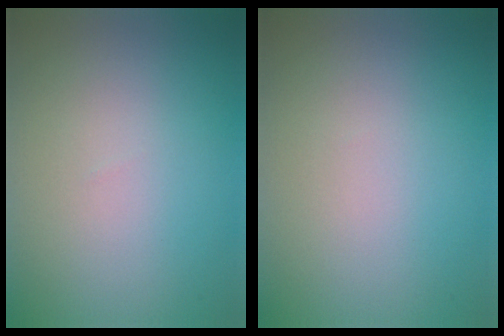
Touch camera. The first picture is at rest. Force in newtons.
{"total": 0.0}